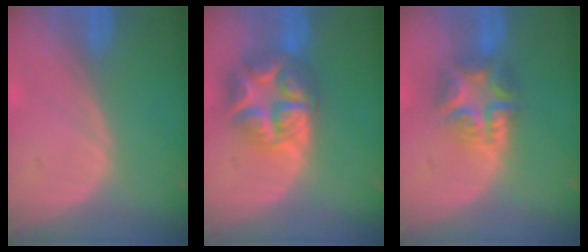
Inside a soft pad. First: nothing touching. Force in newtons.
{"total": 8.9, "press": 8.9, "slide": 0.4}
{"total": 7.6, "press": 6.5, "slide": 3.9}